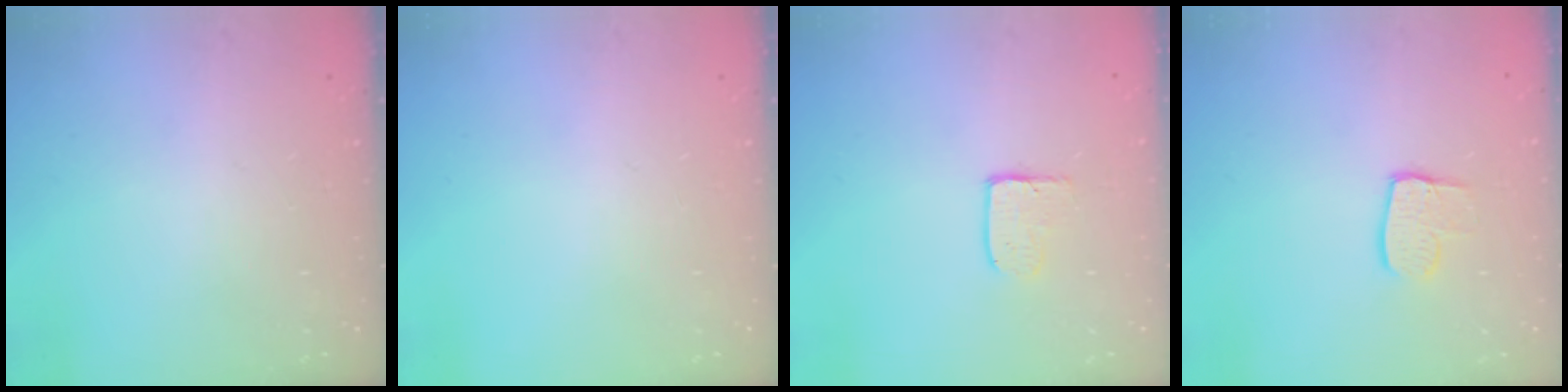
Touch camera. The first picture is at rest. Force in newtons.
{"total": 0.0}
{"total": 4.0, "press": 4.0, "slide": 0.4}
{"total": 7.7, "press": 7.7, "slide": 0.7}